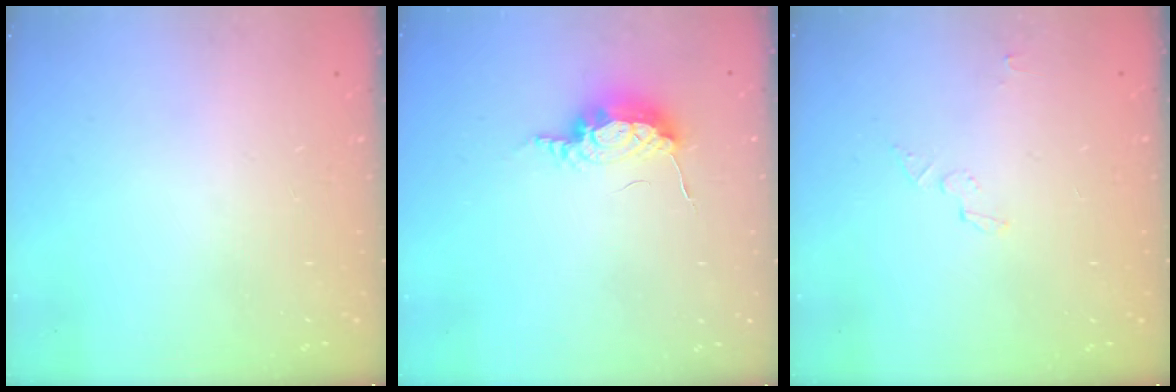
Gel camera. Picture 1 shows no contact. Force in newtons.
{"total": 7.4, "press": 7.3, "slide": 0.8}
{"total": 2.8, "press": 2.8, "slide": 0.1}